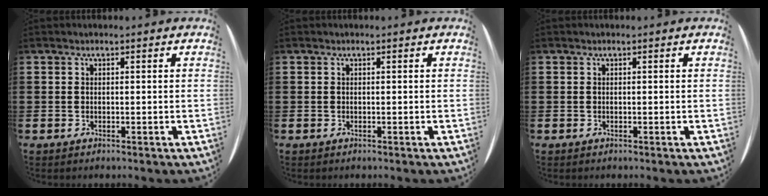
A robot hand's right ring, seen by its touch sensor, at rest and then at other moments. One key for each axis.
{"total": 0.0}
{"total": 0.0}